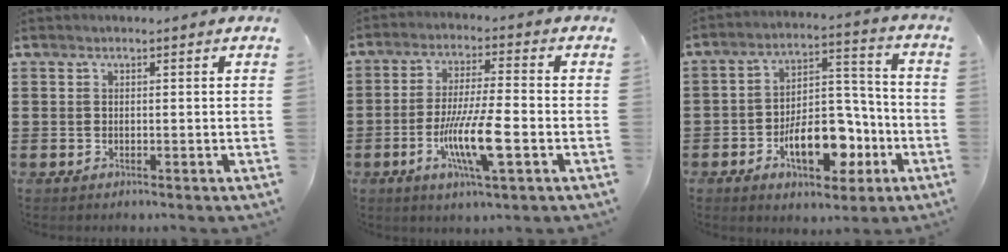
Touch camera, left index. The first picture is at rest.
{"total": 10.1, "force": [-3.4, 1.8, 9.3], "torque": [-0.182, -0.010, -0.064]}
{"total": 12.0, "force": [-4.8, 6.5, 8.9], "torque": [-0.144, 0.015, -0.079]}